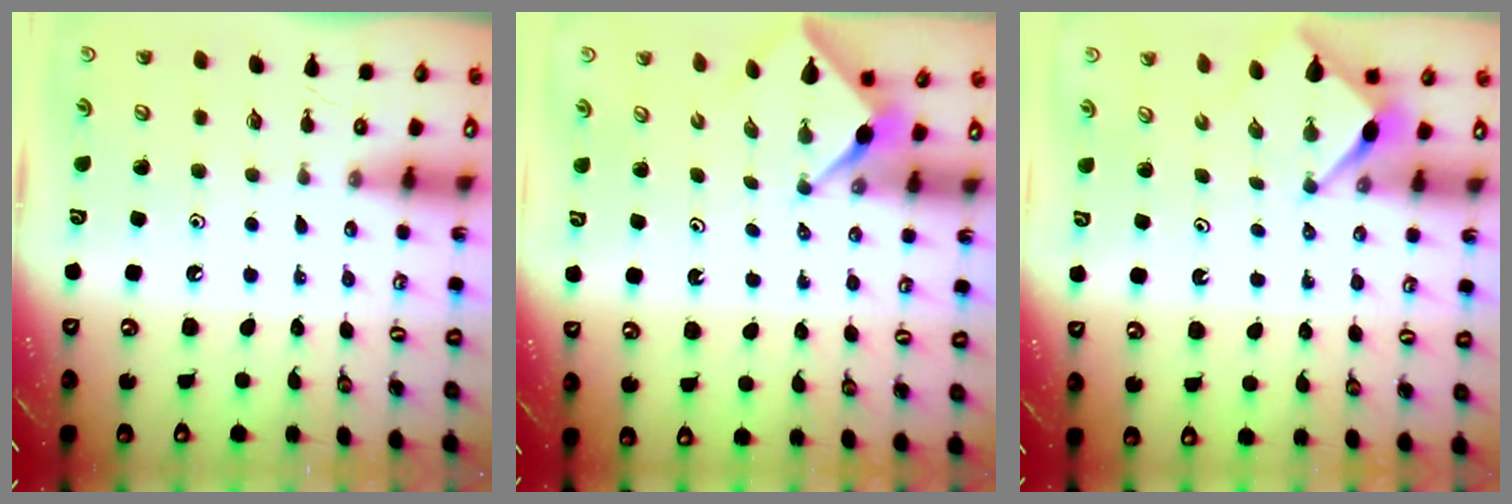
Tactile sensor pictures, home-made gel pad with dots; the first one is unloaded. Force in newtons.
{"total": 2.3, "press": 2.3, "slide": 0.3}
{"total": 3.6, "press": 3.6, "slide": 0.4}